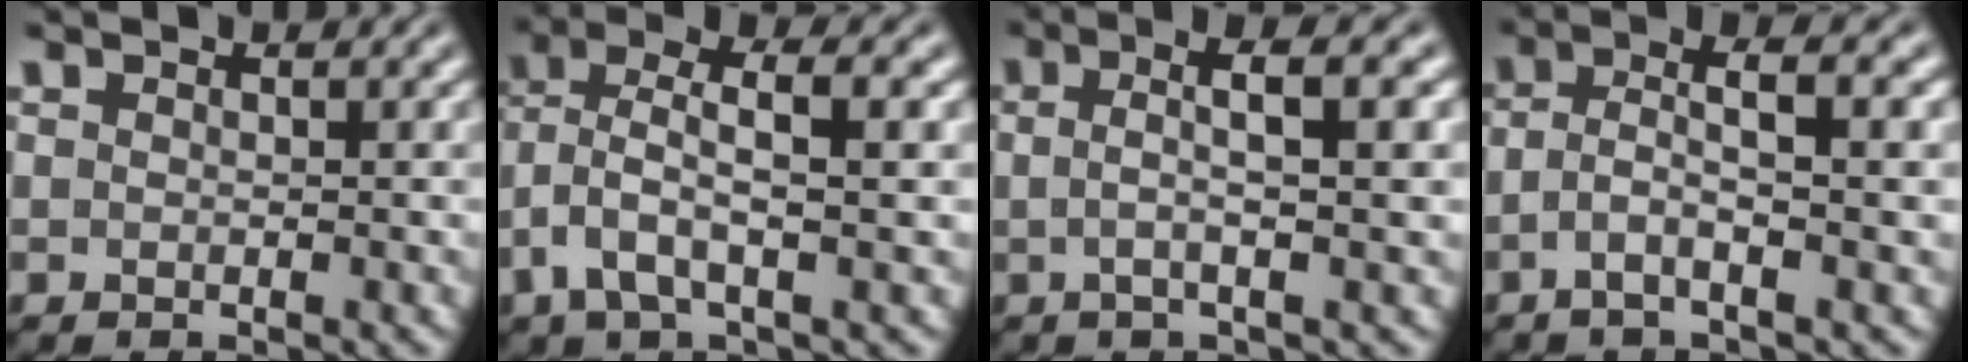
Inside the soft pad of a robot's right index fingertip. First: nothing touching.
{"total": 3.8, "force": [0.7, 1.8, 3.2], "torque": [-0.084, -0.015, 0.022]}
{"total": 3.8, "force": [0.8, 0.0, 3.7], "torque": [-0.054, 0.010, 0.009]}
{"total": 3.0, "force": [-0.8, 0.1, 2.9], "torque": [-0.053, -0.006, -0.012]}